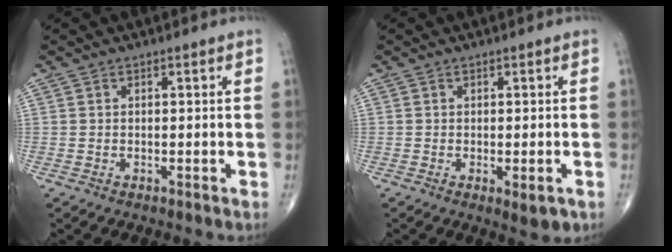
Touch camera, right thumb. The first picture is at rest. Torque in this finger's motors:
{"motor_torque": [-0.23, -0.15, 0.08, -0.01, -0.01]}